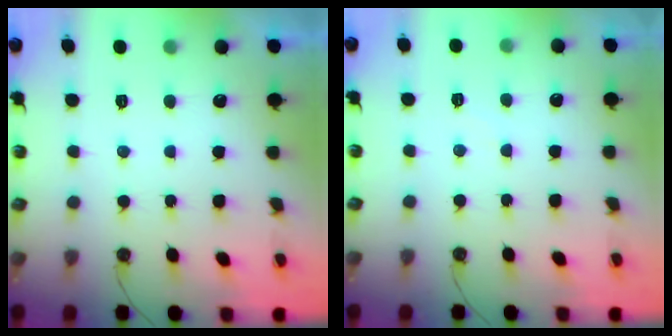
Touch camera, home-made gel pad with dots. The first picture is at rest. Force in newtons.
{"total": 4.1, "press": 4.1, "slide": 0.6}